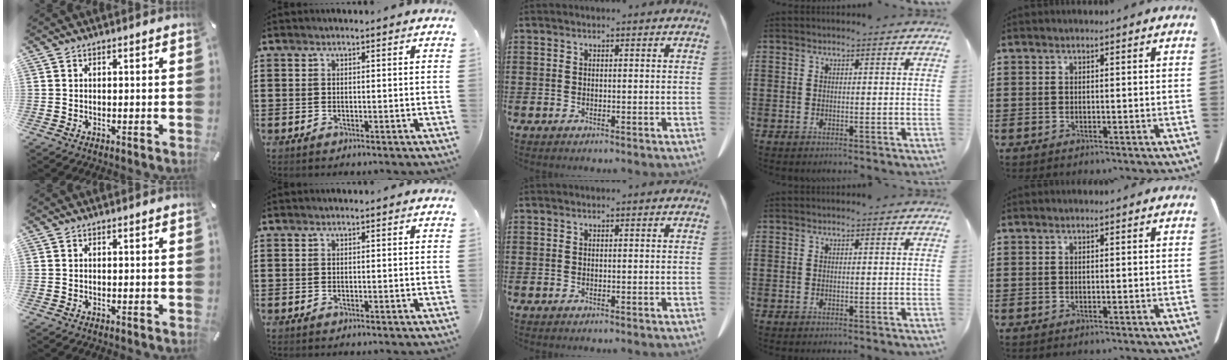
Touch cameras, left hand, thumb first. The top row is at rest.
{}